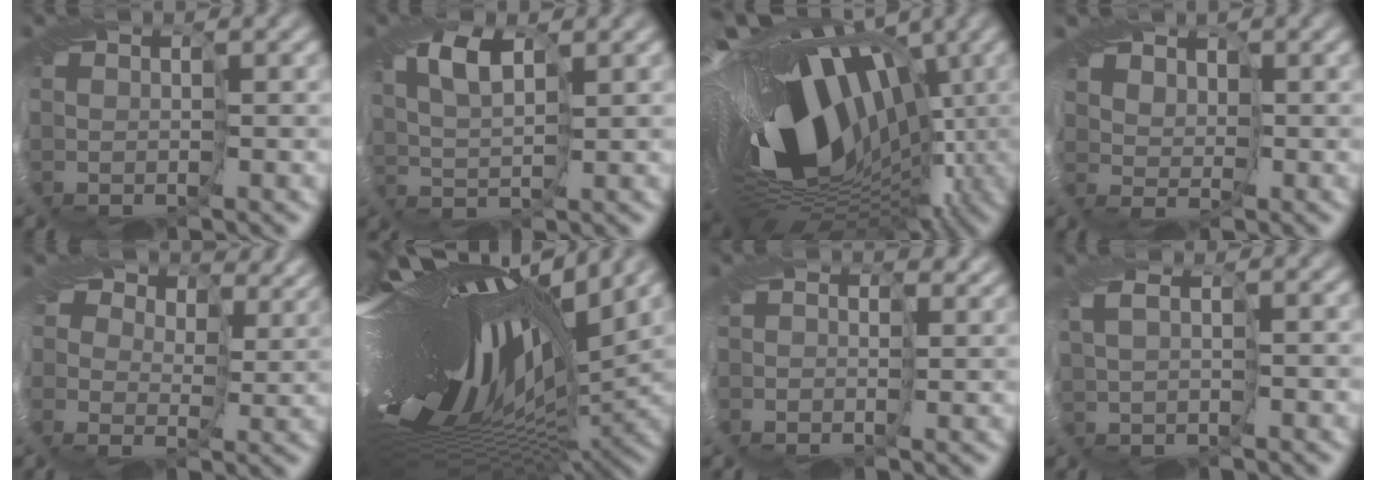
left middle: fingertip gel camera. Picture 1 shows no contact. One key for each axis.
{"total": 3.1, "fx": 1.0, "fy": 1.1, "fz": 2.7, "tx": -0.058, "ty": 0.006, "tz": 0.013}
{"total": 19.4, "fx": -0.1, "fy": 12.4, "fz": 15.0, "tx": -0.240, "ty": -0.043, "tz": -0.005}
{"total": 3.3, "fx": 1.5, "fy": 2.3, "fz": 1.8, "tx": -0.035, "ty": 0.004, "tz": 0.013}
{"total": 11.3, "fx": 7.2, "fy": 7.0, "fz": 5.2, "tx": -0.108, "ty": 0.023, "tz": 0.105}
{"total": 19.0, "fx": 3.2, "fy": 5.7, "fz": 17.8, "tx": -0.266, "ty": 0.001, "tz": 0.053}
{"total": 3.6, "fx": 1.6, "fy": 2.8, "fz": 1.6, "tx": -0.031, "ty": 0.010, "tz": 0.026}
{"total": 1.4, "fx": -0.2, "fy": 0.3, "fz": 1.3, "tx": -0.031, "ty": 0.004, "tz": -0.003}